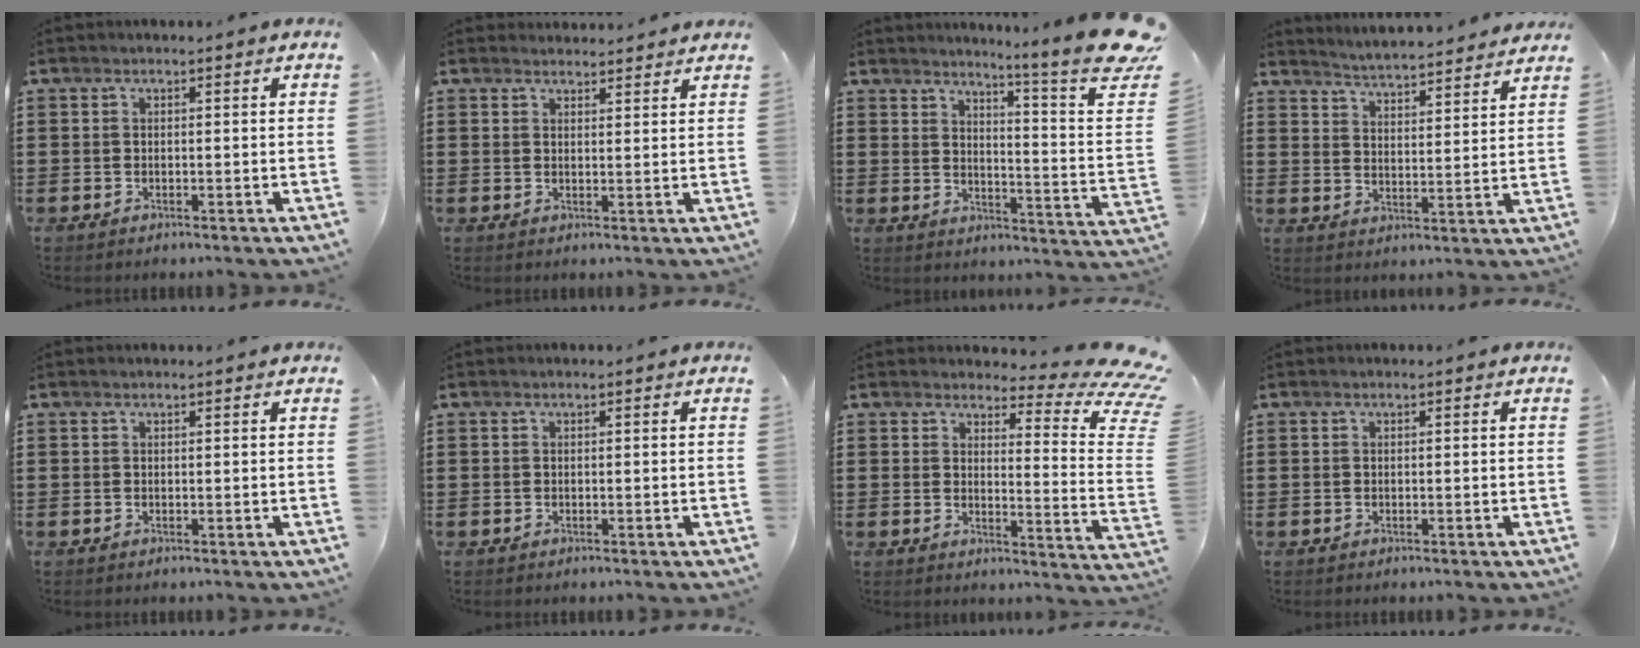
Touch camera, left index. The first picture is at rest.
{"total": 2.1, "force": [2.1, 0.2, -0.1], "torque": [-0.004, -0.002, 0.041]}
{"total": 8.7, "force": [6.9, -1.0, 5.2], "torque": [-0.099, -0.055, 0.111]}
{"total": 4.0, "force": [4.0, -0.5, -0.1], "torque": [-0.020, -0.033, 0.066]}
{"total": 0.0}
{"total": 0.0}
{"total": 6.0, "force": [4.6, 0.9, 3.7], "torque": [-0.059, -0.048, 0.073]}
{"total": 0.0}